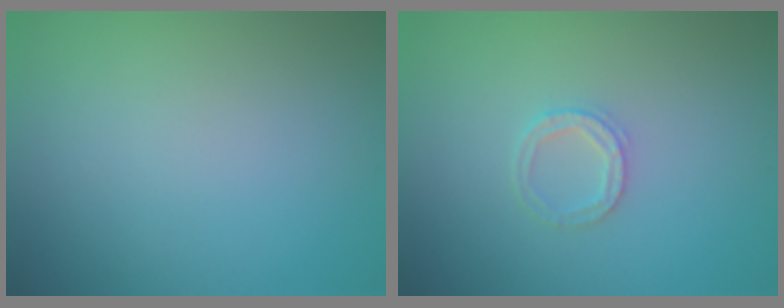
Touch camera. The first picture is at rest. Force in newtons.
{"total": 1.6, "press": 1.6, "slide": 0.2}